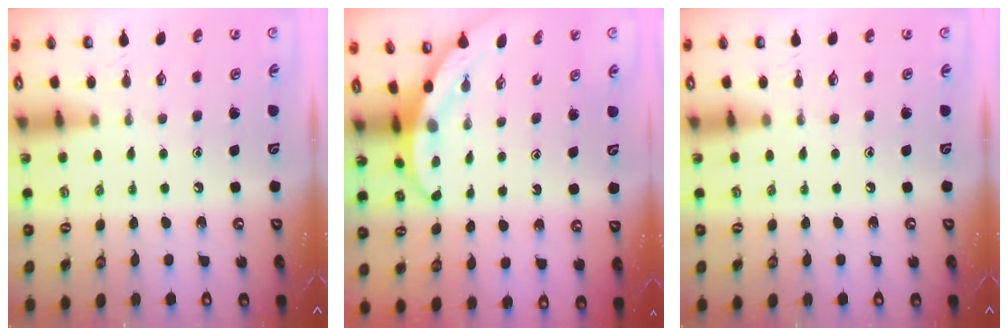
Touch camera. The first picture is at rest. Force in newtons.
{"total": 3.4, "press": 3.4, "slide": 0.2}
{"total": 0.0}